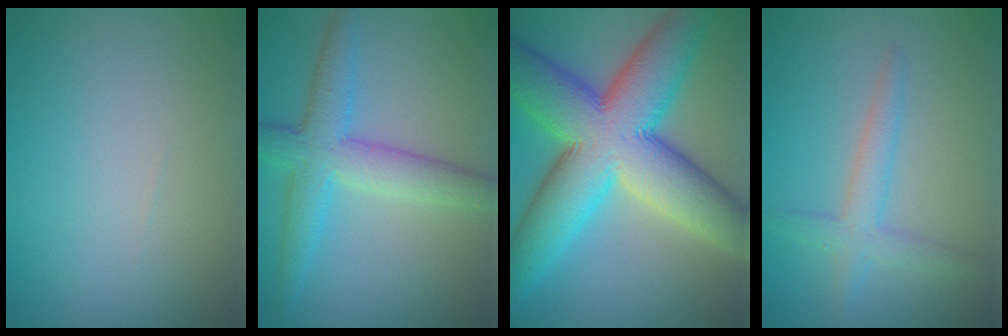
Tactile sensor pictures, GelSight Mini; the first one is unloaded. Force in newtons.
{"total": 5.3, "press": 5.3, "slide": 0.1}
{"total": 14.3, "press": 14.3, "slide": 0.3}
{"total": 2.6, "press": 2.6, "slide": 0.1}